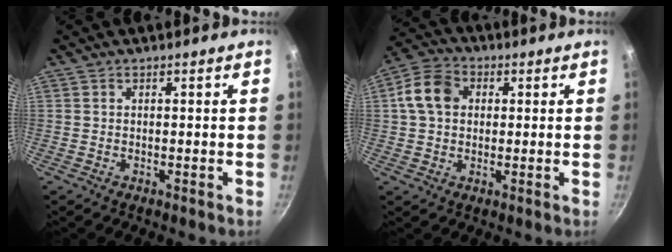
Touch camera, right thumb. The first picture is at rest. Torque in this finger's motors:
{"motor_torque": [-0.03, 0.46, 0.48, 0.44, 0.07]}